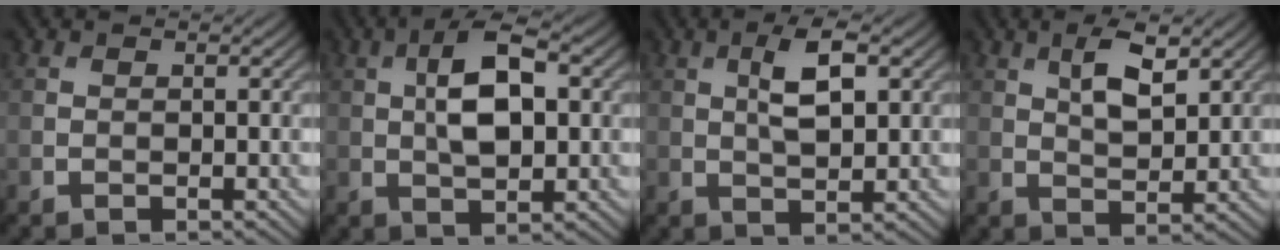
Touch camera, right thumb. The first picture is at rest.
{"total": 7.7, "force": [1.1, 3.5, 6.8], "torque": [-0.127, 0.011, 0.014]}
{"total": 5.4, "force": [1.5, 2.0, 4.8], "torque": [-0.094, 0.002, 0.027]}
{"total": 5.4, "force": [2.4, 2.1, 4.3], "torque": [-0.086, -0.002, 0.043]}